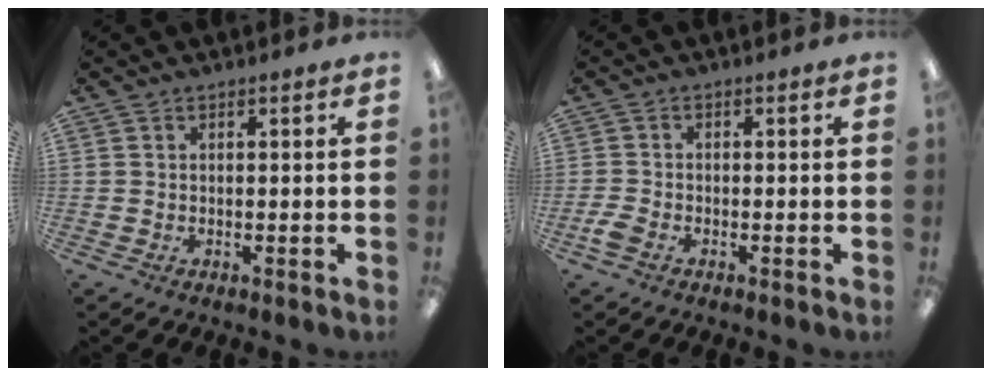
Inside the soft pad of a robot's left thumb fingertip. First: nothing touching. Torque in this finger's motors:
{"motor_torque": [-0.16, 0.16, -0.04, 0.04, 0.00]}